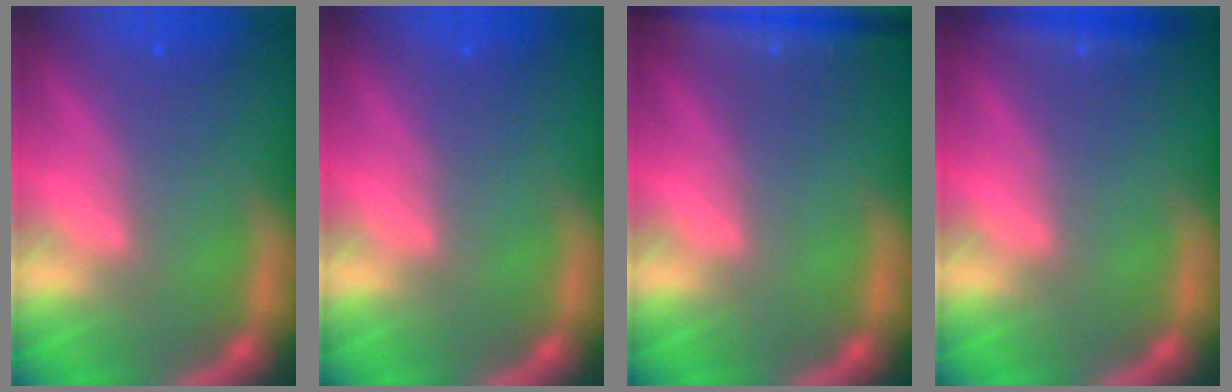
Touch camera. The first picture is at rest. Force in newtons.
{"total": 0.0}
{"total": 6.0}
{"total": 1.9}